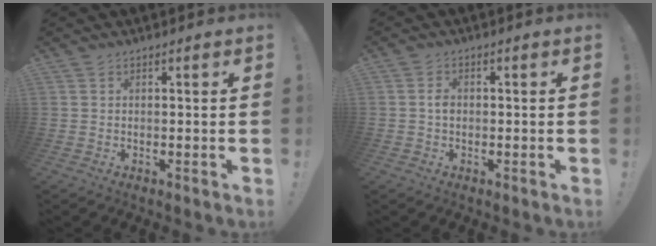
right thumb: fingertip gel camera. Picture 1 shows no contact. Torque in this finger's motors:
{"motor_torque": [0.00, -0.49, -0.31, -0.18, -0.01]}